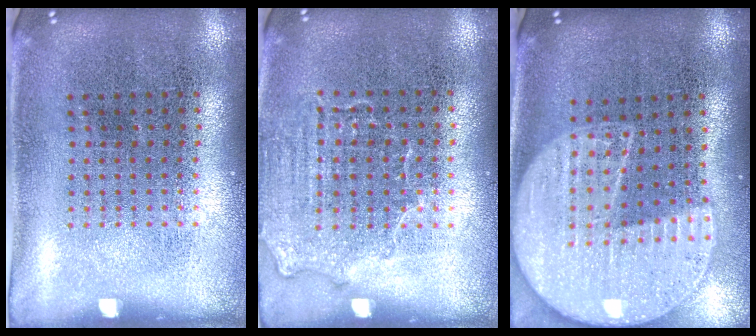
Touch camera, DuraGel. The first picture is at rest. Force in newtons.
{"total": 1.4, "press": 1.2, "slide": 0.7}
{"total": 2.3, "press": 2.0, "slide": 1.1}